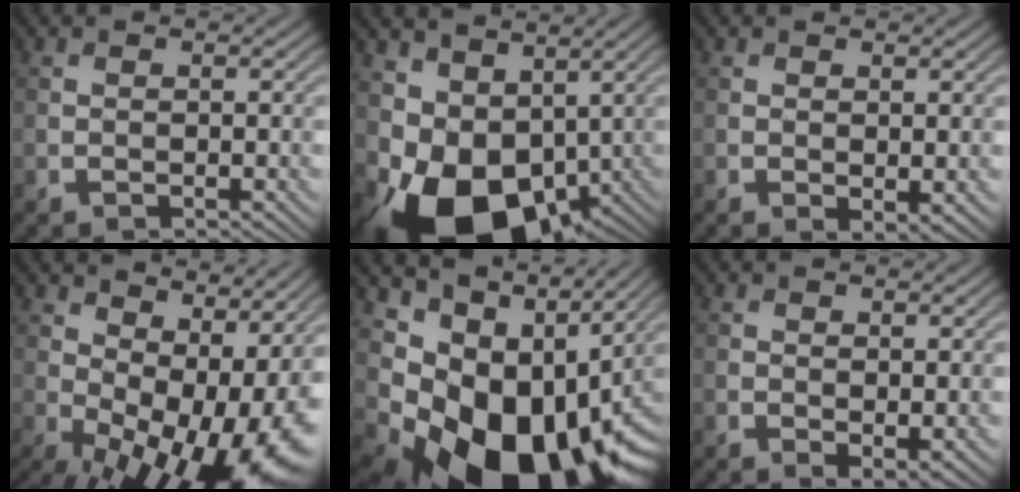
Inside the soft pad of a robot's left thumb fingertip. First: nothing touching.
{"total": 12.4, "force": [-1.8, 8.7, 8.7], "torque": [-0.165, -0.034, -0.018]}
{"total": 1.3, "force": [0.1, 0.5, 1.2], "torque": [-0.021, -0.007, 0.010]}
{"total": 14.9, "force": [1.2, 7.1, 13.1], "torque": [-0.189, 0.000, 0.038]}
{"total": 15.8, "force": [-0.2, 11.2, 11.2], "torque": [-0.188, -0.032, 0.030]}
{"total": 1.6, "force": [0.0, 0.6, 1.5], "torque": [-0.024, -0.009, 0.007]}